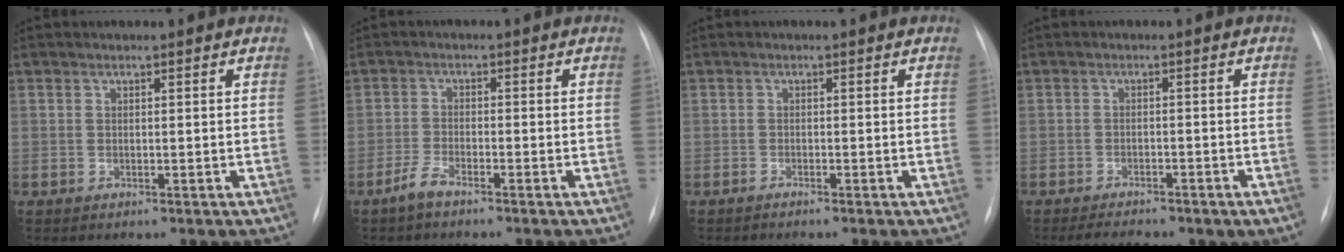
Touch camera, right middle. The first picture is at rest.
{"total": 2.6, "force": [-2.2, 0.3, 1.4], "torque": [-0.038, -0.003, -0.047]}
{"total": 0.5, "force": [-0.5, -0.1, 0.1], "torque": [-0.003, -0.001, -0.011]}
{"total": 5.5, "force": [-4.3, 1.6, 3.0], "torque": [-0.049, -0.006, -0.056]}